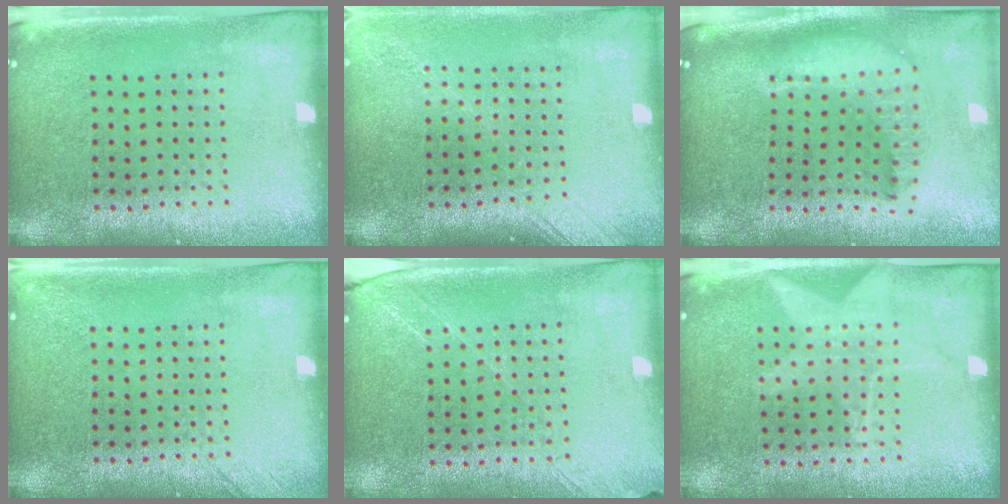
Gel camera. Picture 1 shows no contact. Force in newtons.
{"total": 1.8, "press": 1.4, "slide": 1.2}
{"total": 2.1, "press": 1.7, "slide": 1.3}
{"total": 1.4, "press": 1.3, "slide": 0.3}
{"total": 1.4, "press": 1.3, "slide": 0.6}
{"total": 1.1, "press": 1.0, "slide": 0.4}